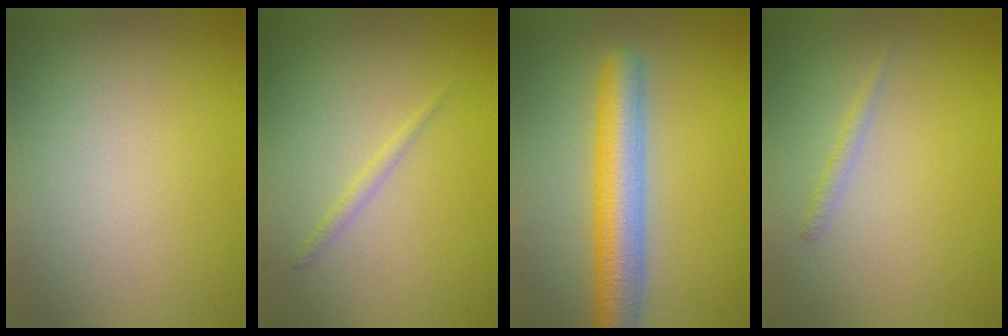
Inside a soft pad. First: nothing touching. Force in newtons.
{"total": 0.9, "press": 0.9, "slide": 0.1}
{"total": 6.1, "press": 6.1, "slide": 0.2}
{"total": 0.9, "press": 0.9, "slide": 0.0}